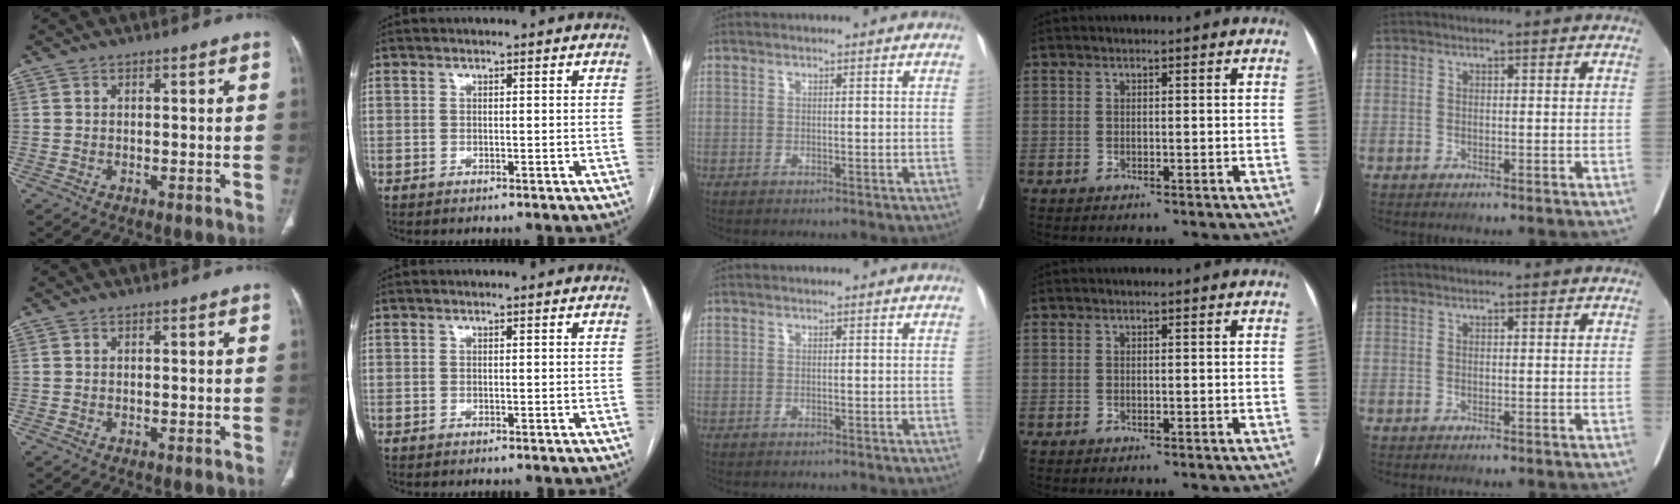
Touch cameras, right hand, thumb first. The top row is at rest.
{}